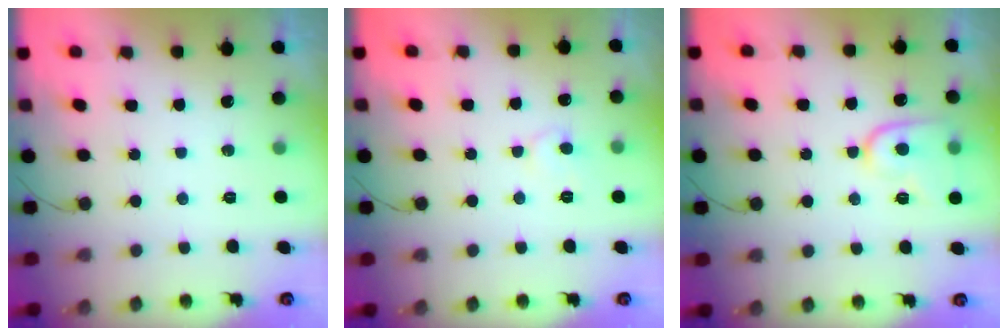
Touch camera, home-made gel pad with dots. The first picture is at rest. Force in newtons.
{"total": 5.5, "press": 5.5, "slide": 0.3}
{"total": 10.0, "press": 9.9, "slide": 1.0}